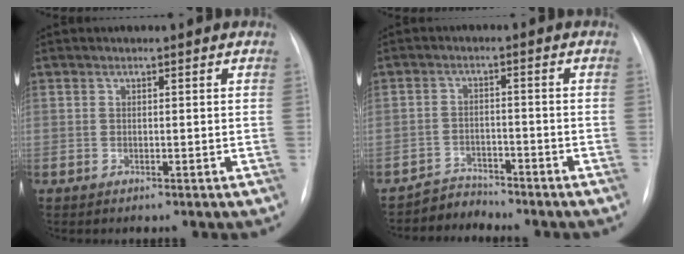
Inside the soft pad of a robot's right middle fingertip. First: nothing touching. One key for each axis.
{"total": 3.4, "fx": -3.1, "fy": 0.3, "fz": -1.4, "tx": 0.033, "ty": -0.006, "tz": -0.051}